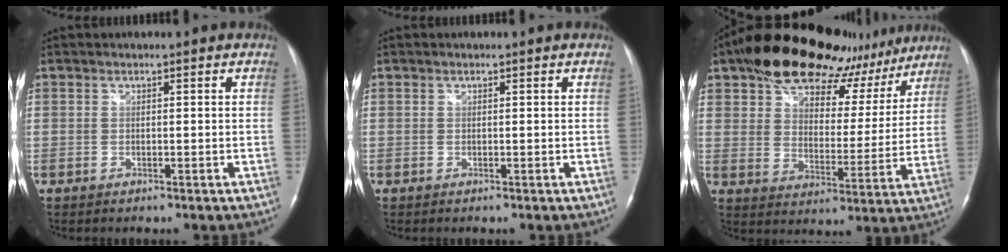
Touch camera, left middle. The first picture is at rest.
{"total": 0.0}
{"total": 21.8, "force": [16.9, 10.0, 9.5], "torque": [-0.149, 0.024, 0.232]}